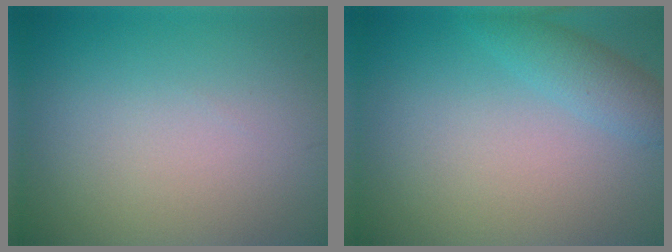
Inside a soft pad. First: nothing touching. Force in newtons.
{"total": 2.6, "press": 2.6, "slide": 0.2}